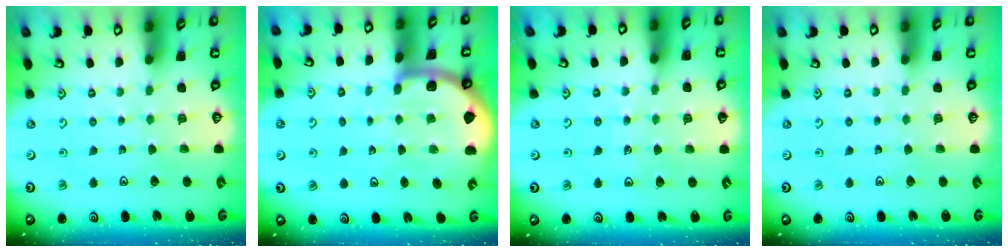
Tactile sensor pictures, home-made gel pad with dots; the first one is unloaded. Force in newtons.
{"total": 4.0, "press": 4.0, "slide": 0.6}
{"total": 6.3, "press": 6.0, "slide": 1.9}
{"total": 0.0}